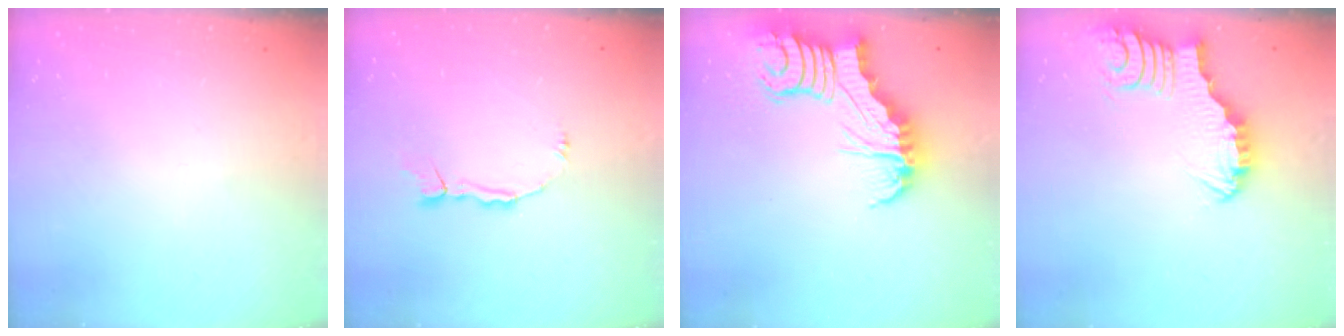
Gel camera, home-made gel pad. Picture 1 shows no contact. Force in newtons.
{"total": 3.5, "press": 3.5, "slide": 0.2}
{"total": 7.0, "press": 6.9, "slide": 0.8}
{"total": 4.0, "press": 4.0, "slide": 0.3}